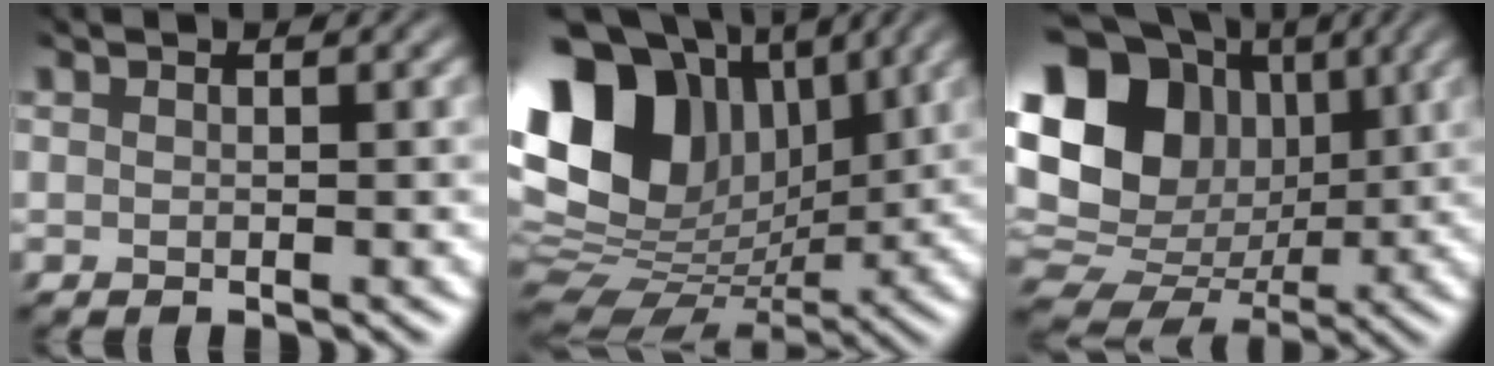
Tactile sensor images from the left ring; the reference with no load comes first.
{"total": 14.0, "force": [3.3, 10.4, 8.7], "torque": [-0.201, 0.018, 0.070]}
{"total": 17.3, "force": [3.1, 14.1, 9.6], "torque": [-0.214, 0.033, 0.068]}